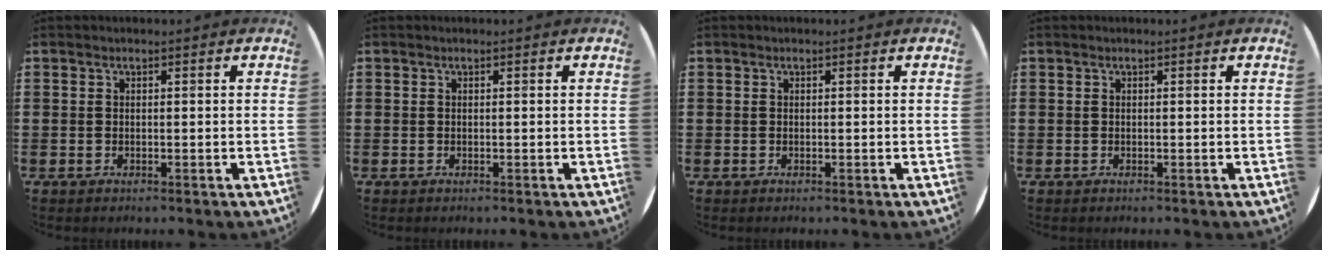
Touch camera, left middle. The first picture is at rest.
{"total": 0.0}
{"total": 0.0}
{"total": 0.0}